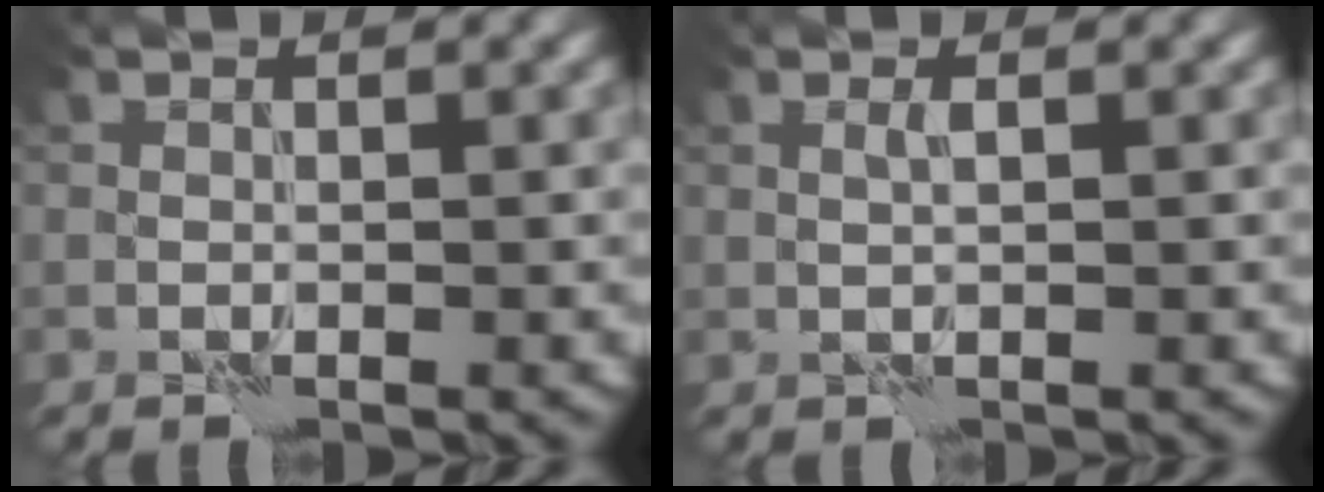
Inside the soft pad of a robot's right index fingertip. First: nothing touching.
{"total": 0.7, "force": [0.1, -0.1, 0.7], "torque": [-0.015, 0.003, 0.002]}